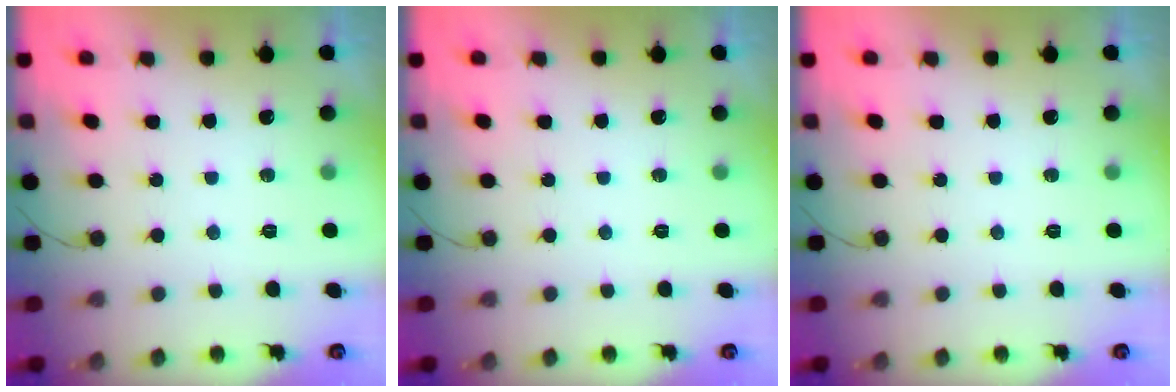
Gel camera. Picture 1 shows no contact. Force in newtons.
{"total": 0.0}
{"total": 0.0}